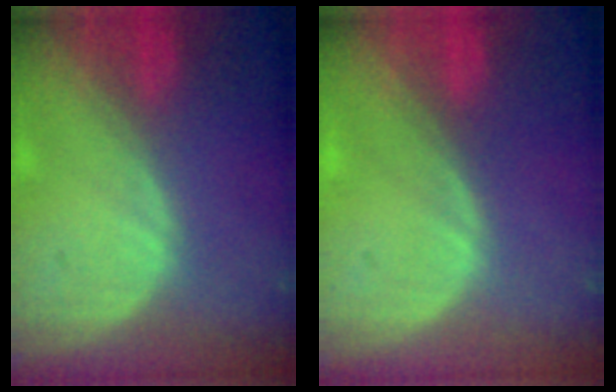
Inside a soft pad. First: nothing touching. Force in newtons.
{"total": 0.0}